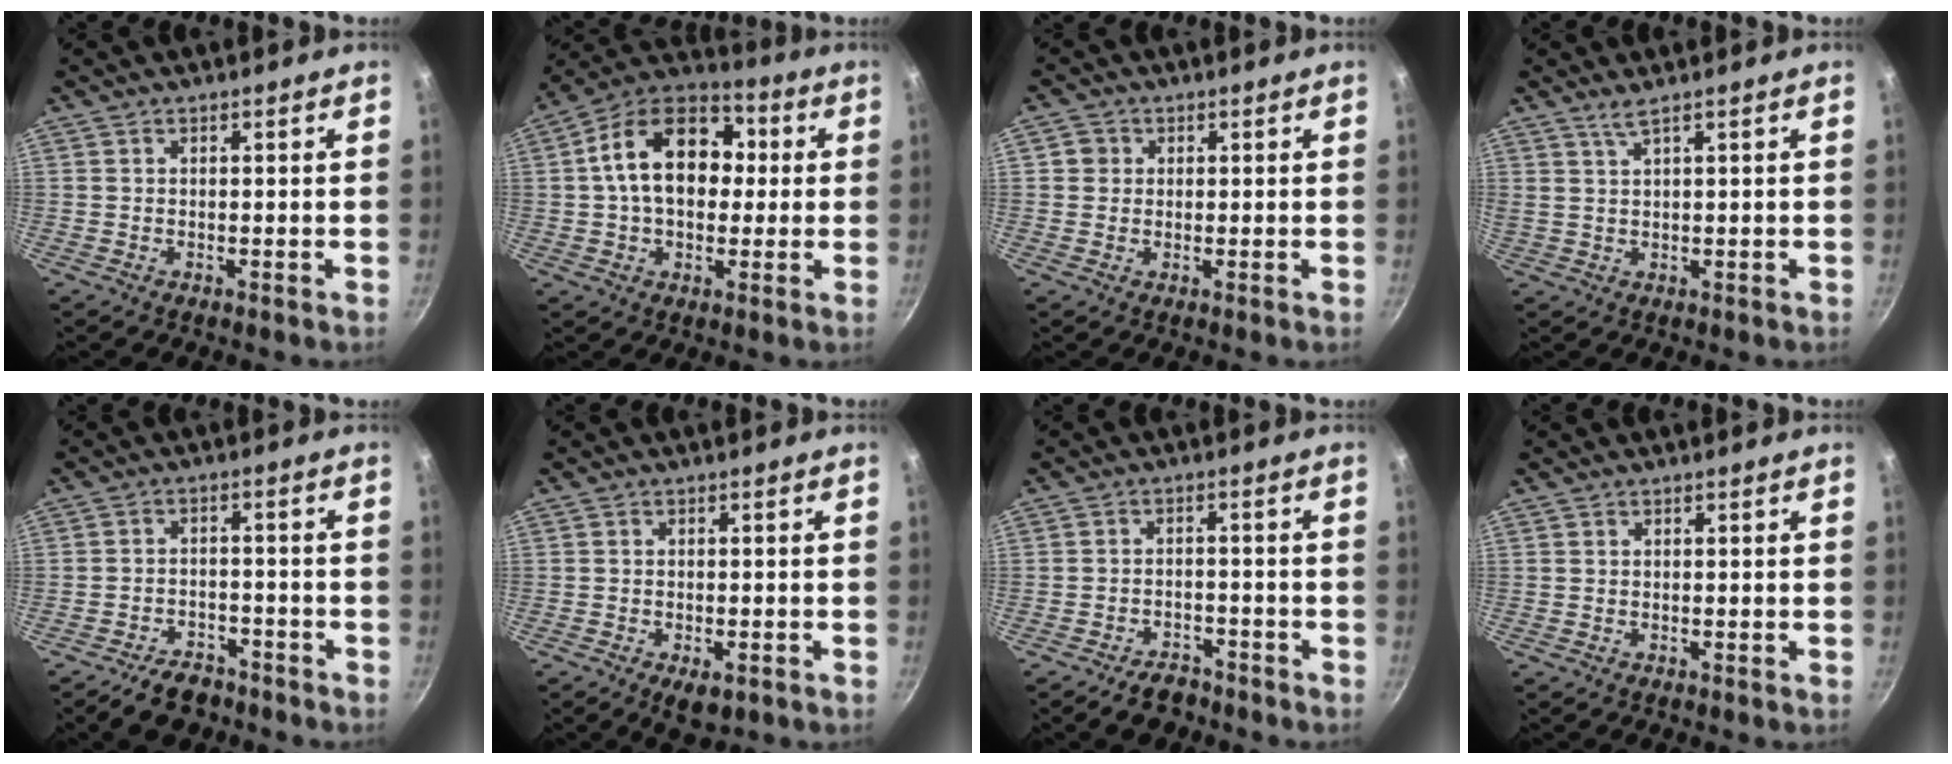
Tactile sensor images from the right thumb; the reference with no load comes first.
{"total": 17.6, "force": [2.0, 12.1, 12.6], "torque": [-0.172, 0.033, 0.012]}
{"total": 2.6, "force": [0.4, 2.5, 0.6], "torque": [0.005, 0.004, 0.000]}
{"total": 2.3, "force": [1.5, 0.0, 1.8], "torque": [-0.037, -0.007, 0.033]}
{"total": 7.0, "force": [-5.3, 3.7, 2.5], "torque": [-0.031, 0.046, -0.078]}
{"total": 4.5, "force": [-2.0, 2.3, 3.3], "torque": [-0.042, 0.004, -0.026]}
{"total": 5.2, "force": [-4.1, 2.8, 1.6], "torque": [-0.012, 0.038, -0.057]}
{"total": 0.0}